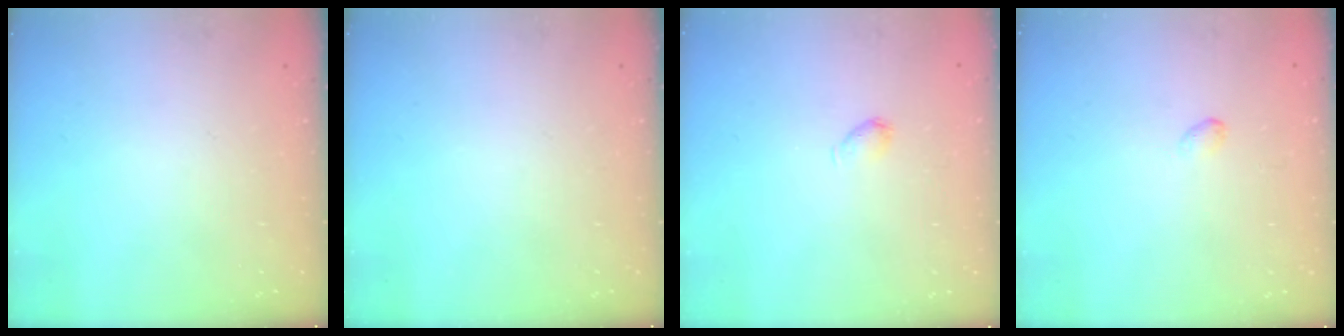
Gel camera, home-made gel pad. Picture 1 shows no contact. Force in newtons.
{"total": 0.0}
{"total": 3.1, "press": 3.1, "slide": 0.5}
{"total": 2.7, "press": 2.7, "slide": 0.5}